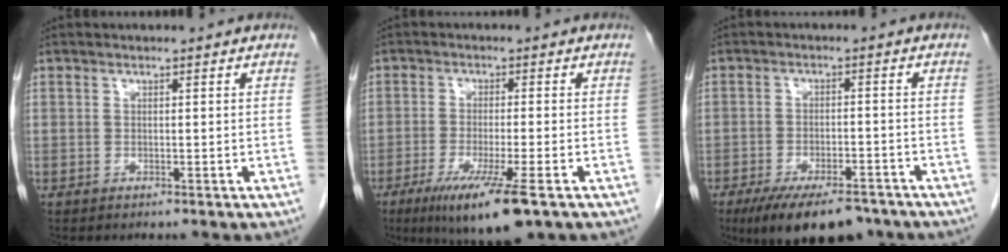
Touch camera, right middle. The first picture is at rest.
{"total": 10.2, "force": [-5.9, 0.7, 8.4], "torque": [-0.146, -0.032, -0.093]}
{"total": 12.0, "force": [-9.2, 4.2, 6.5], "torque": [-0.098, -0.006, -0.140]}